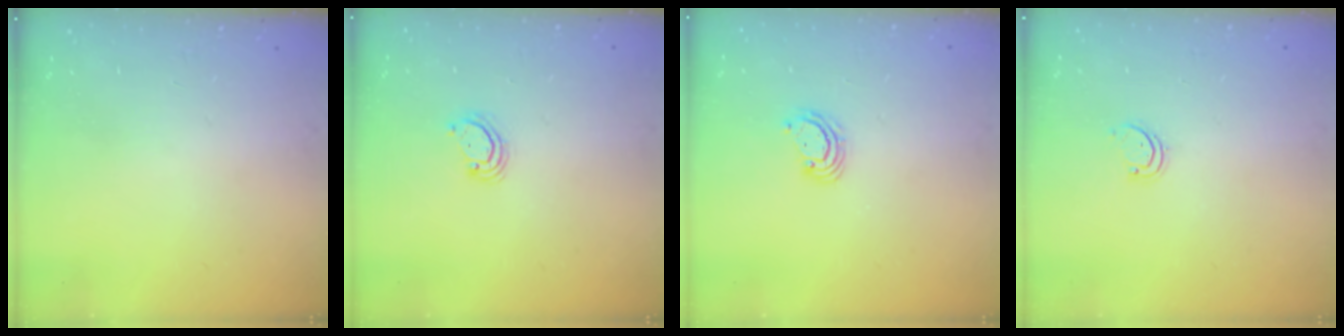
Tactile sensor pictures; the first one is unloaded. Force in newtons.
{"total": 4.2, "press": 4.2, "slide": 0.4}
{"total": 2.9, "press": 2.9, "slide": 0.3}
{"total": 1.7, "press": 1.7, "slide": 0.3}